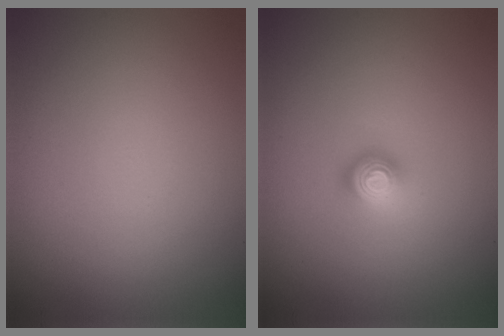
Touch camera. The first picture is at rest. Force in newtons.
{"total": 2.1, "press": 1.5, "slide": 1.5}